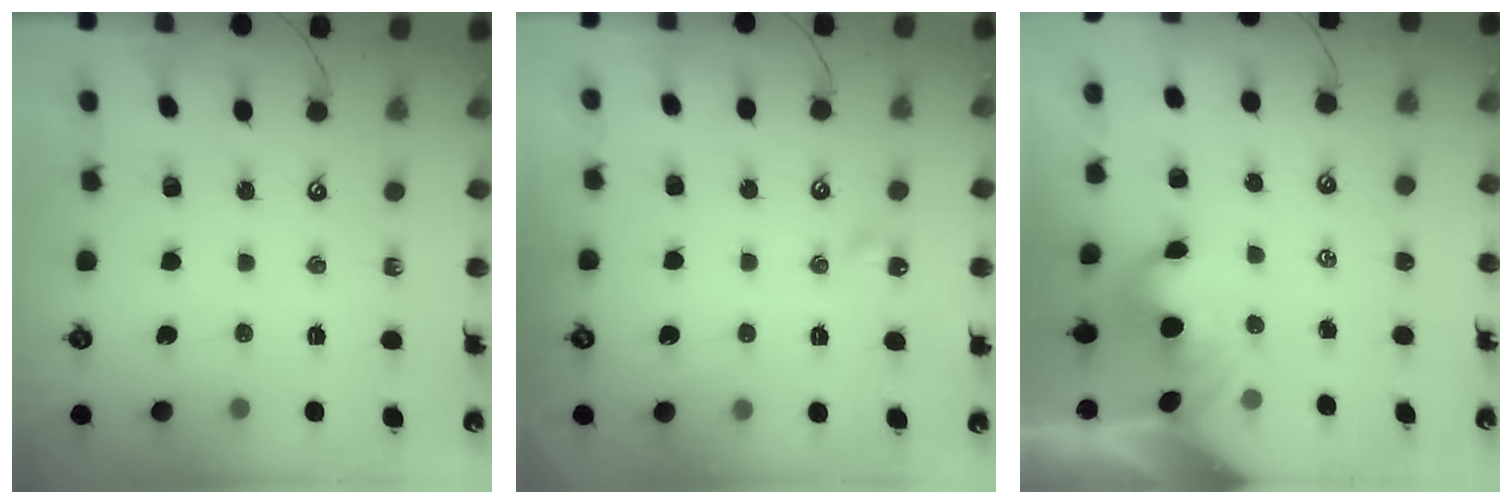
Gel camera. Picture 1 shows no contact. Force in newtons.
{"total": 5.5, "press": 5.5, "slide": 0.0}
{"total": 2.2, "press": 2.1, "slide": 0.6}